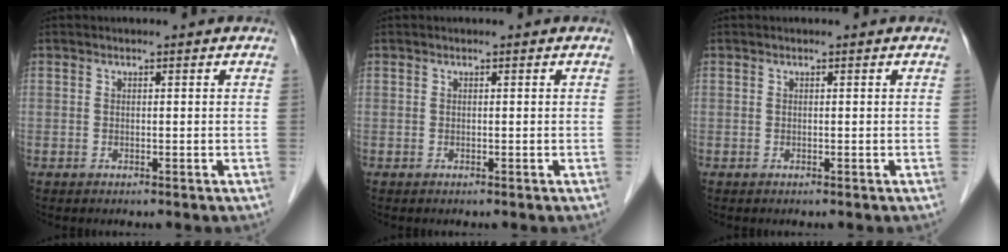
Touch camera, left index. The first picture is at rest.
{"total": 0.0}
{"total": 0.0}